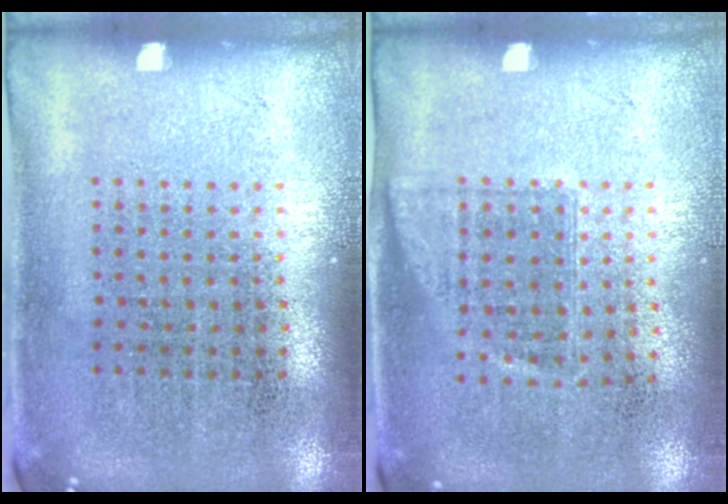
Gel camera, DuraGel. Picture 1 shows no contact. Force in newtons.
{"total": 0.9, "press": 0.8, "slide": 0.5}